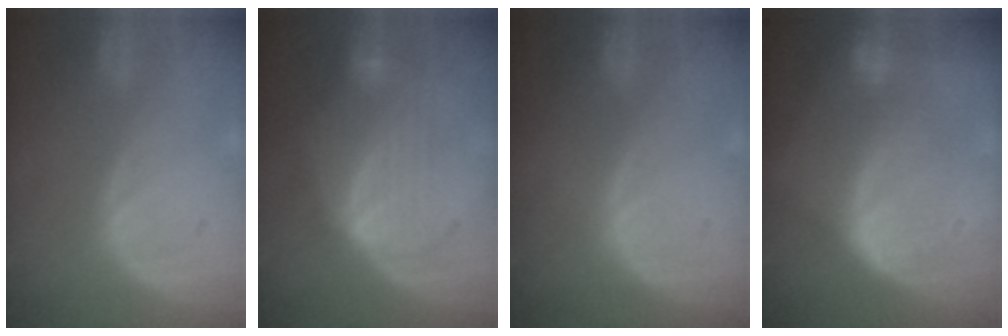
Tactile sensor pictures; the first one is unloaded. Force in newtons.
{"total": 7.3, "press": 7.2, "slide": 1.3}
{"total": 0.0}
{"total": 6.9, "press": 6.8, "slide": 1.1}